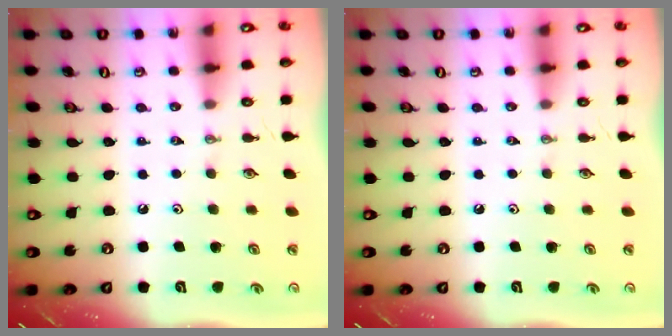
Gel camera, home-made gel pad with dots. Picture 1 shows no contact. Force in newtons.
{"total": 0.0}